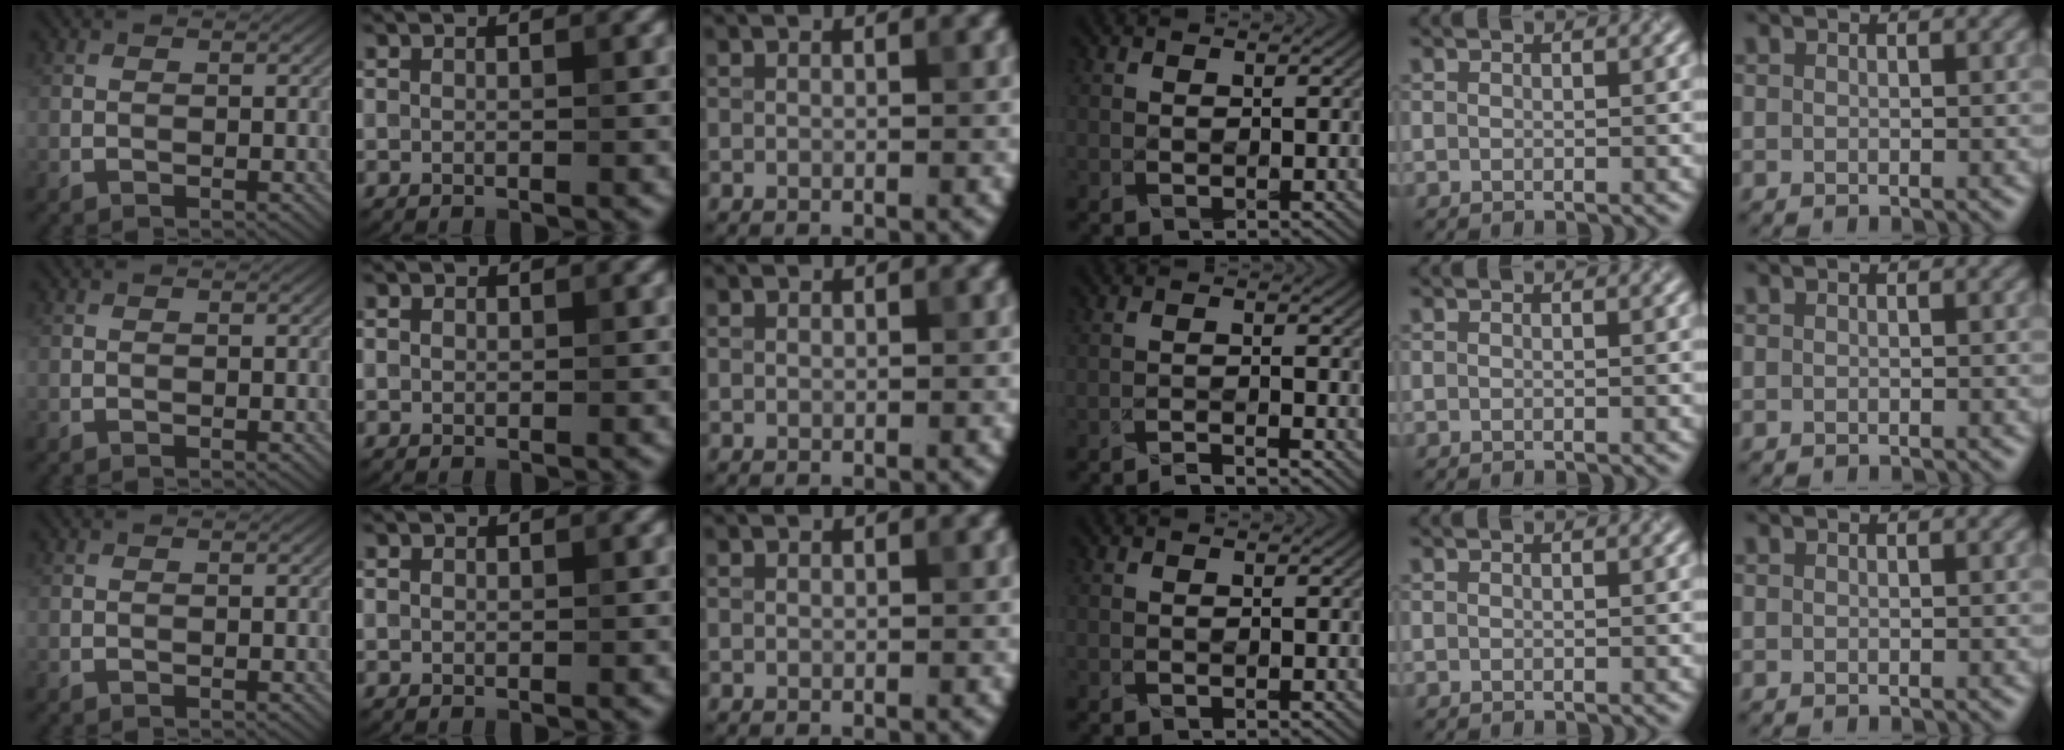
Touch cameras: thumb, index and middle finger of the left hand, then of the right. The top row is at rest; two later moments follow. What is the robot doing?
{"motion": "fold", "object": "apron"}